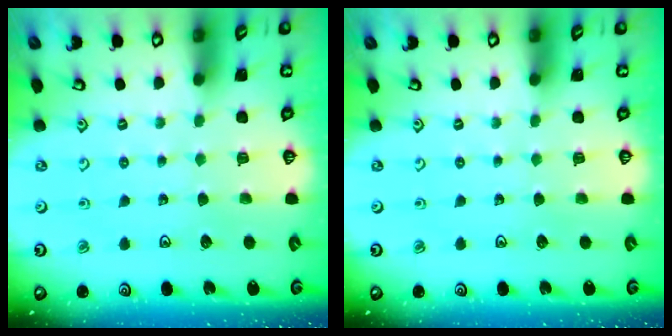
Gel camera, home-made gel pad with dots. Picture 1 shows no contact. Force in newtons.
{"total": 0.0}